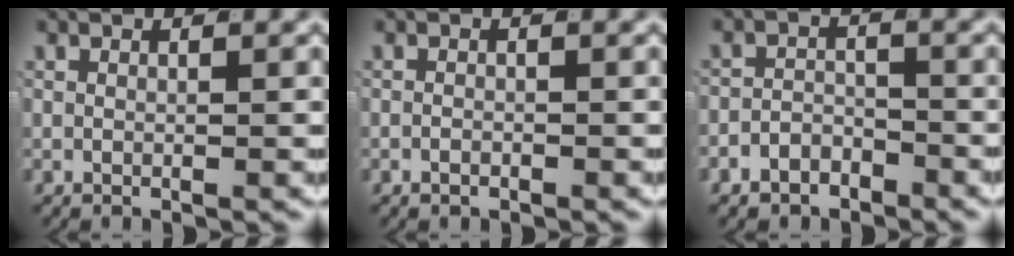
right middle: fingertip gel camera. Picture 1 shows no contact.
{"total": 0.5, "force": [-0.5, 0.2, 0.2], "torque": [-0.003, -0.002, -0.007]}
{"total": 3.7, "force": [-2.9, 2.3, 0.5], "torque": [0.000, -0.003, -0.055]}